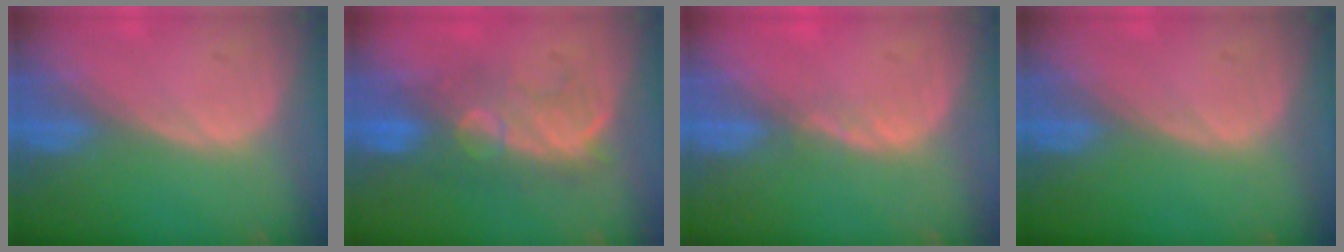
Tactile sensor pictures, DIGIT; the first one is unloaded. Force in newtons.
{"total": 7.9, "press": 7.8, "slide": 1.3}
{"total": 1.5, "press": 1.2, "slide": 0.8}
{"total": 0.0}